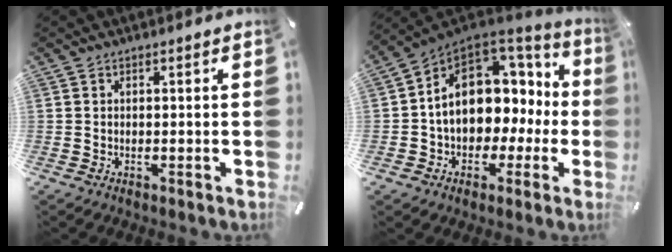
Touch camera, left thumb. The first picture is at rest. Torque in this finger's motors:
{"motor_torque": [2.38, 2.63, 1.18, -0.13, 0.66]}